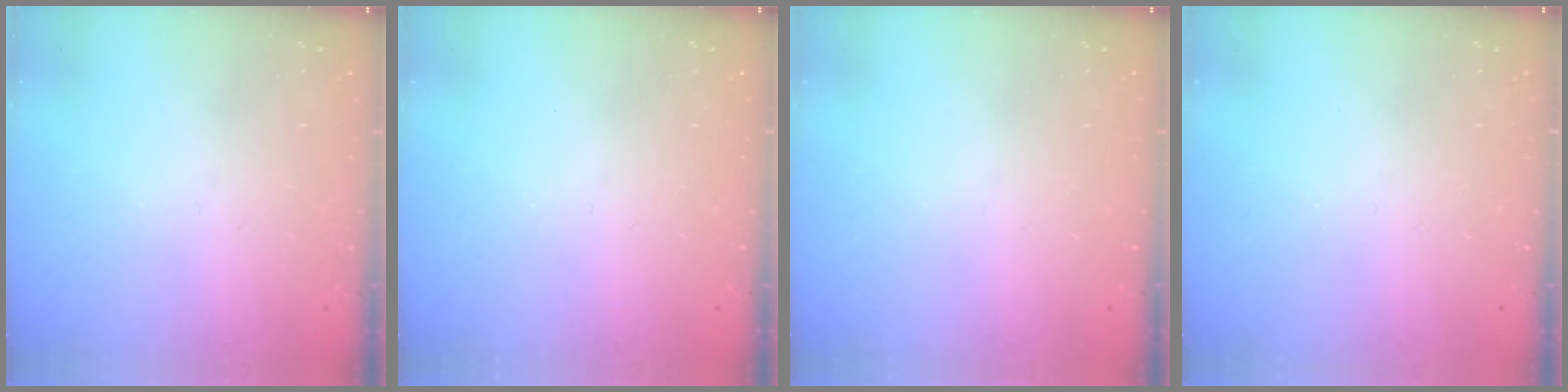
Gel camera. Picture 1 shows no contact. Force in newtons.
{"total": 0.0}
{"total": 0.0}
{"total": 0.0}